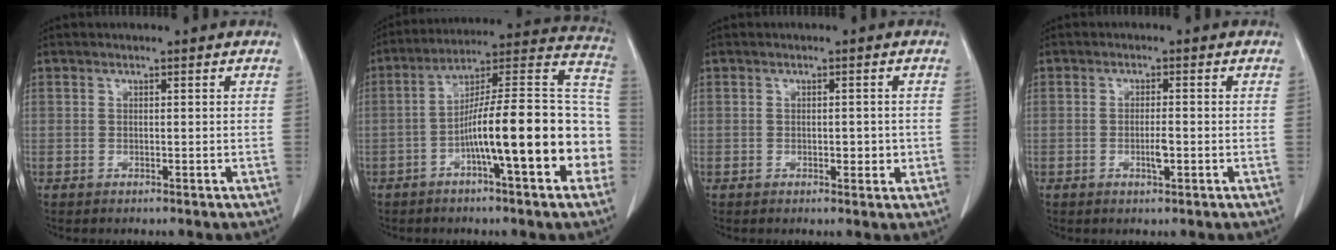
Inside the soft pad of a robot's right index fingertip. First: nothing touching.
{"total": 19.9, "force": [-5.2, 2.8, 19.0], "torque": [-0.225, 0.041, -0.076]}
{"total": 2.3, "force": [-0.4, 1.2, 1.9], "torque": [-0.026, 0.002, 0.000]}
{"total": 2.3, "force": [-0.7, 0.4, 2.2], "torque": [-0.043, 0.000, -0.010]}